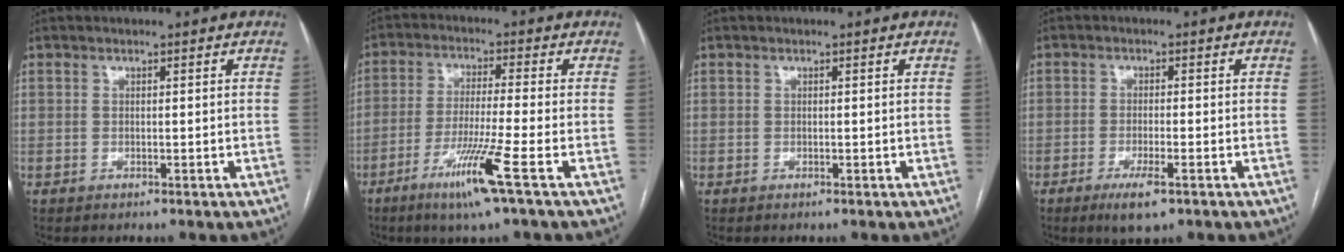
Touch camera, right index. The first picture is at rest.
{"total": 9.3, "force": [-4.7, -1.3, 7.9], "torque": [-0.148, -0.023, -0.090]}
{"total": 0.0}
{"total": 4.6, "force": [-2.5, 0.8, 3.7], "torque": [-0.068, -0.008, -0.038]}